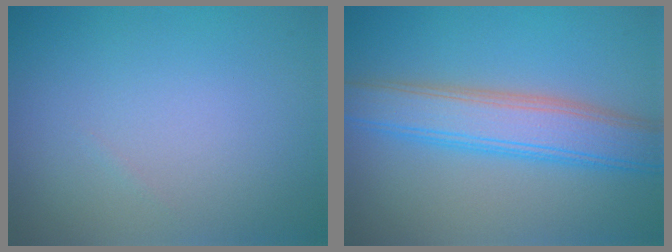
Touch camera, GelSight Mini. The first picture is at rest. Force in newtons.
{"total": 5.9, "press": 5.9, "slide": 0.4}